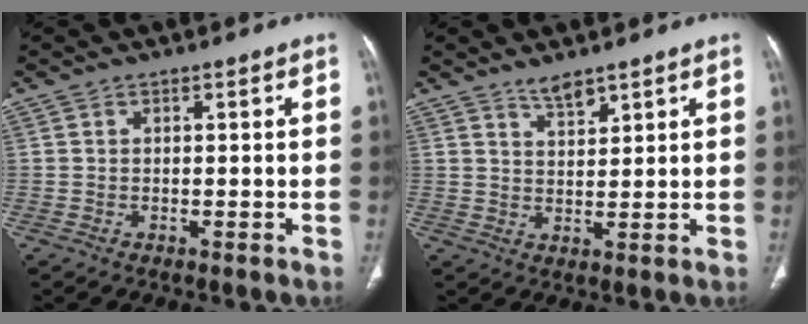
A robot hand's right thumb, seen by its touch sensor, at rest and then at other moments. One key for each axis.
{"total": 3.3, "fx": 2.9, "fy": 0.9, "fz": 1.4, "tx": -0.018, "ty": -0.024, "tz": 0.054}